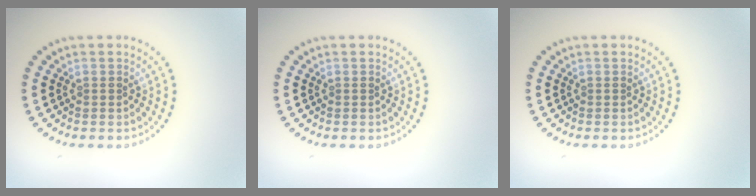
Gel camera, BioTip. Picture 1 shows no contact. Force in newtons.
{"total": 0.0}
{"total": 0.0}